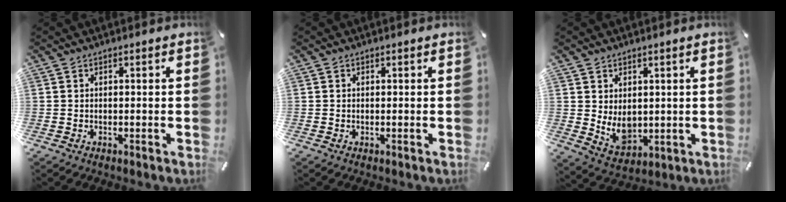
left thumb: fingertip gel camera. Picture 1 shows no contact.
{"total": 0.0}
{"total": 6.9, "force": [1.5, 5.5, 3.9], "torque": [-0.064, -0.014, 0.032]}